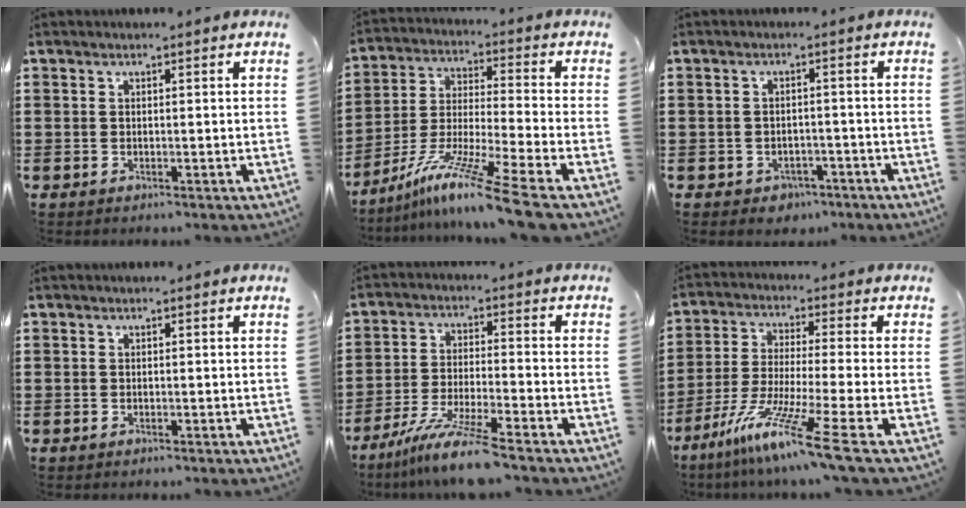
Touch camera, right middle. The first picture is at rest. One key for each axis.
{"total": 11.6, "fx": -9.1, "fy": -0.8, "fz": 7.2, "tx": -0.140, "ty": -0.006, "tz": -0.178}
{"total": 2.0, "fx": -1.7, "fy": 0.9, "fz": 0.0, "tx": -0.009, "ty": -0.001, "tz": -0.039}
{"total": 0.0}
{"total": 8.9, "fx": -7.3, "fy": -0.3, "fz": 5.1, "tx": -0.102, "ty": -0.014, "tz": -0.139}
{"total": 11.5, "fx": -7.6, "fy": -1.2, "fz": 8.5, "tx": -0.178, "ty": -0.014, "tz": -0.154}